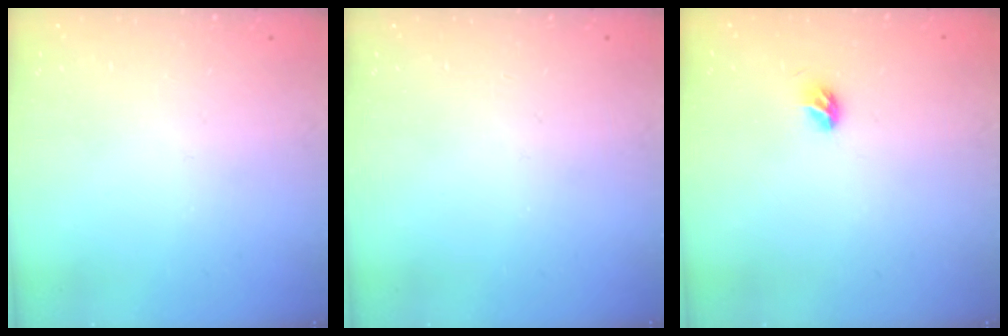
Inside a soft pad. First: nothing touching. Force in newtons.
{"total": 0.0}
{"total": 4.0, "press": 3.9, "slide": 1.0}